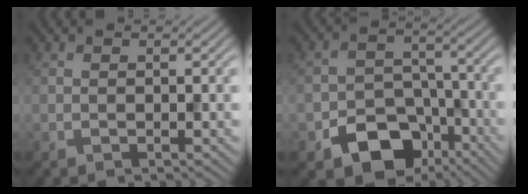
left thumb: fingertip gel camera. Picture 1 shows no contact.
{"total": 10.0, "force": [-5.8, 6.5, 4.8], "torque": [-0.083, -0.020, -0.101]}